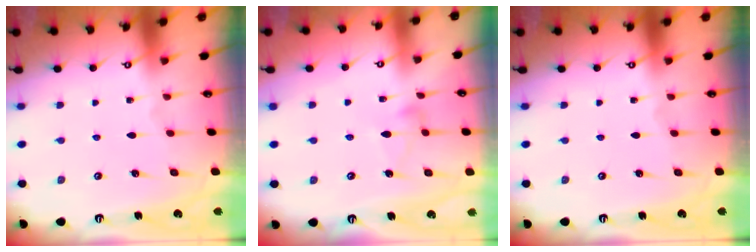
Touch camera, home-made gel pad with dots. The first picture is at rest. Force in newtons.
{"total": 3.9, "press": 3.9, "slide": 0.3}
{"total": 0.0}